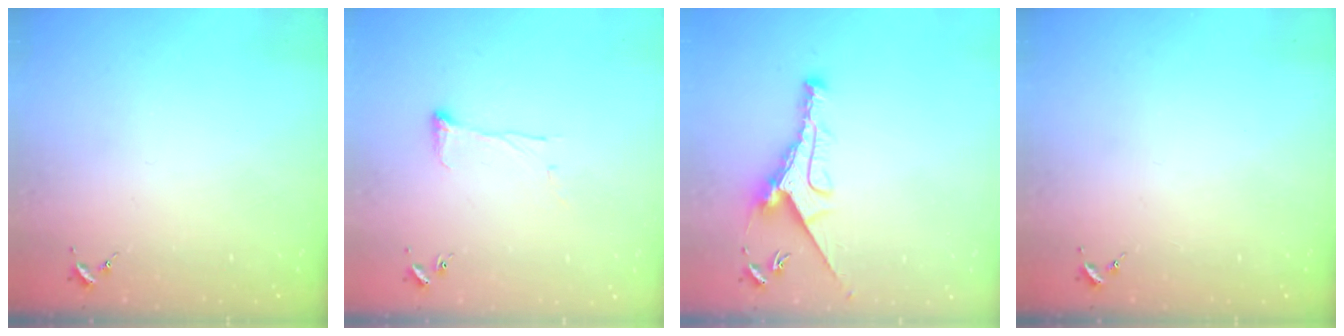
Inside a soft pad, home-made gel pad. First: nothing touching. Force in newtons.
{"total": 5.8, "press": 5.8, "slide": 0.5}
{"total": 9.4, "press": 9.4, "slide": 0.3}
{"total": 0.0}